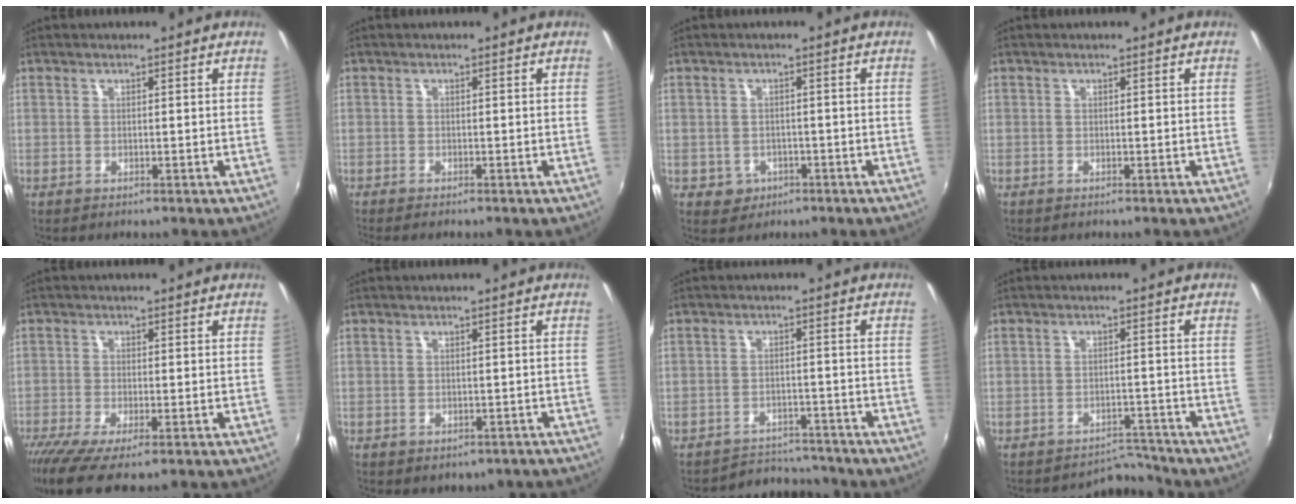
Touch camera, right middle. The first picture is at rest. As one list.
[{"total": 1.4, "force": [-1.2, 0.1, 0.7], "torque": [-0.014, -0.009, -0.021]}, {"total": 4.0, "force": [-1.5, 3.6, 1.0], "torque": [-0.031, 0.000, -0.015]}, {"total": 0.0}, {"total": 9.3, "force": [-5.9, 2.2, 6.8], "torque": [-0.151, -0.046, -0.104]}, {"total": 3.4, "force": [-2.1, 2.2, 1.4], "torque": [-0.028, -0.006, -0.016]}, {"total": 6.8, "force": [-6.4, 2.2, -0.3], "torque": [-0.007, 0.016, -0.092]}, {"total": 4.2, "force": [-3.9, 0.8, -1.2], "torque": [0.022, 0.017, -0.059]}]